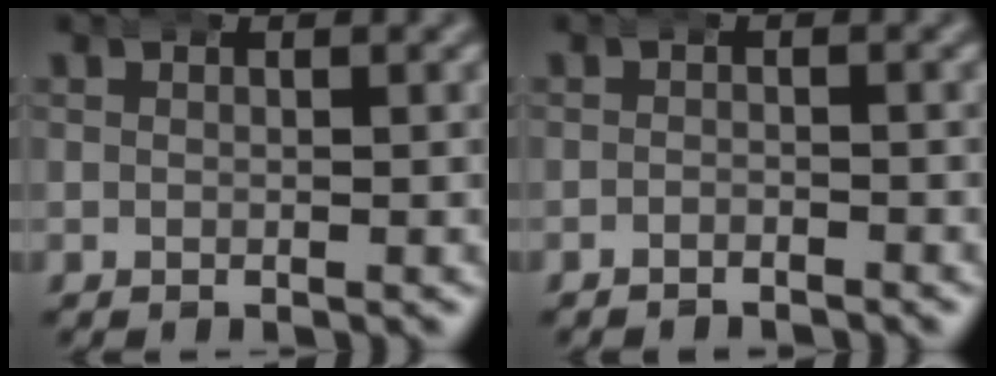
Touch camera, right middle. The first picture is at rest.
{"total": 1.5, "force": [-1.5, 0.0, -0.1], "torque": [0.002, -0.005, -0.026]}